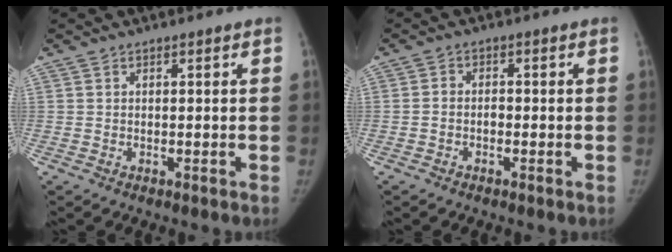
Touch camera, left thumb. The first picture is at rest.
{"total": 1.6, "force": [-0.8, 1.1, 0.9], "torque": [-0.009, 0.008, -0.016]}